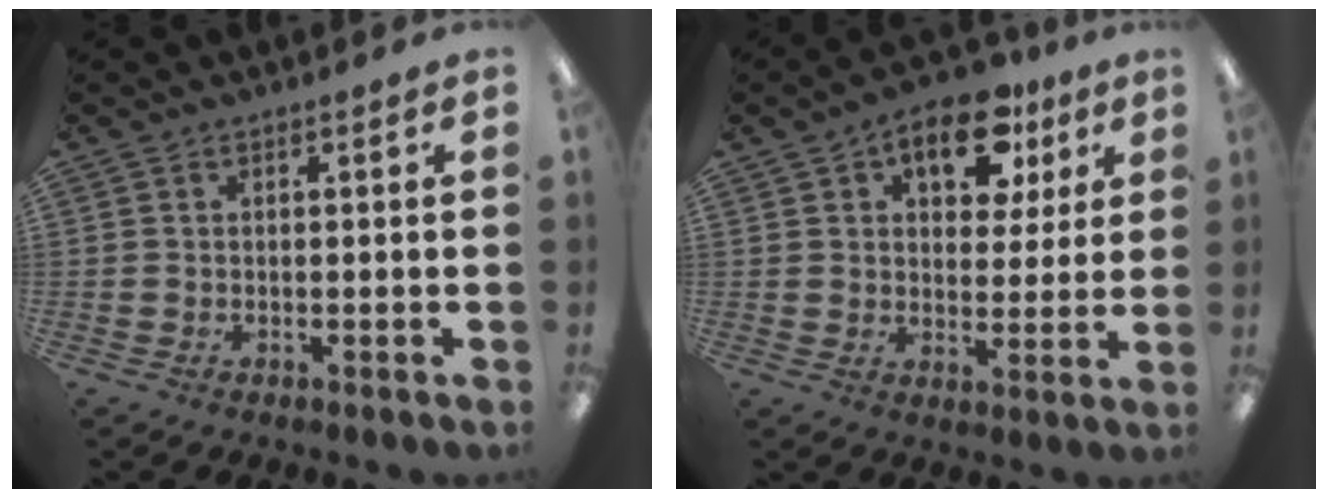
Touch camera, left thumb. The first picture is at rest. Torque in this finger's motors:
{"motor_torque": [0.28, 0.37, 0.22, 0.20, 0.08]}